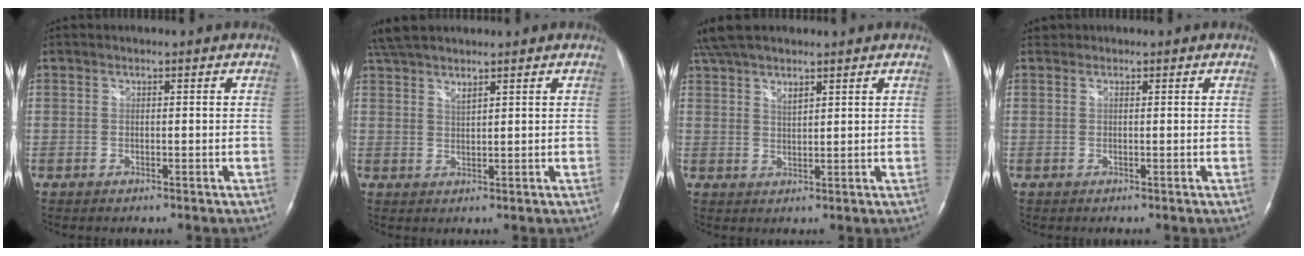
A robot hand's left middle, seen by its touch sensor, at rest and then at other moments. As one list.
[{"total": 6.5, "force": [5.6, 0.6, 3.4], "torque": [-0.070, 0.022, 0.104]}, {"total": 8.0, "force": [6.3, 1.8, 4.6], "torque": [-0.089, 0.024, 0.116]}, {"total": 0.5, "force": [0.4, 0.3, 0.2], "torque": [-0.007, 0.003, 0.003]}]